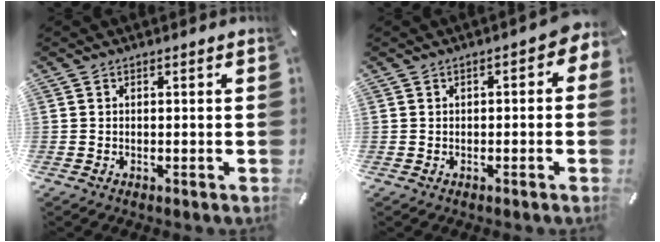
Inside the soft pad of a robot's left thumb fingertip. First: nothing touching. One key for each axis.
{"total": 2.8, "fx": -1.0, "fy": 1.6, "fz": 2.0, "tx": -0.027, "ty": 0.009, "tz": -0.021}